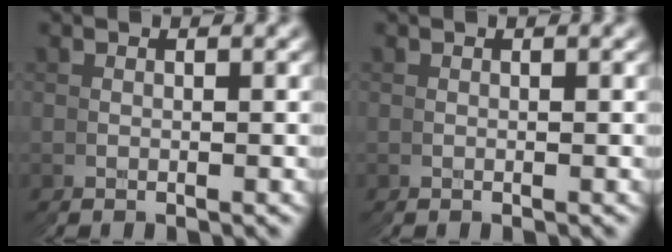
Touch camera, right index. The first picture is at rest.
{"total": 0.0}